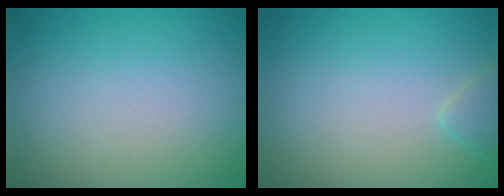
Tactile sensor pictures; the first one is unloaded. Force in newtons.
{"total": 1.4, "press": 1.4, "slide": 0.1}